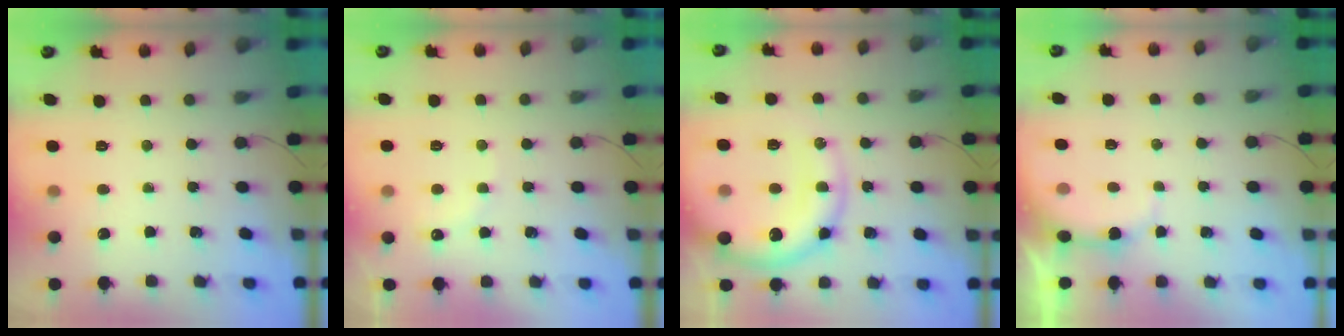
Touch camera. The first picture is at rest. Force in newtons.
{"total": 7.2, "press": 7.0, "slide": 1.3}
{"total": 15.9, "press": 15.5, "slide": 3.2}
{"total": 4.3, "press": 4.3, "slide": 0.4}